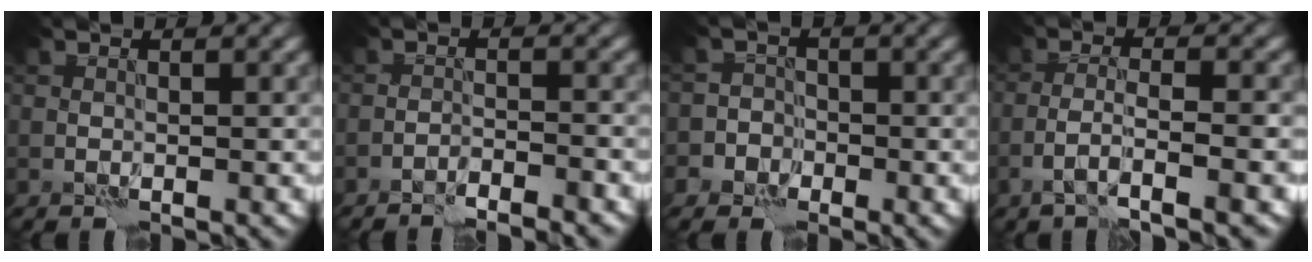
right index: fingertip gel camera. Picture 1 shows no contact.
{"total": 3.0, "force": [-2.9, 0.0, 0.8], "torque": [-0.013, 0.003, -0.045]}
{"total": 3.4, "force": [-1.8, 2.9, 0.0], "torque": [0.038, -0.001, -0.048]}
{"total": 4.0, "force": [-2.2, 0.6, 3.3], "torque": [-0.058, 0.002, -0.044]}